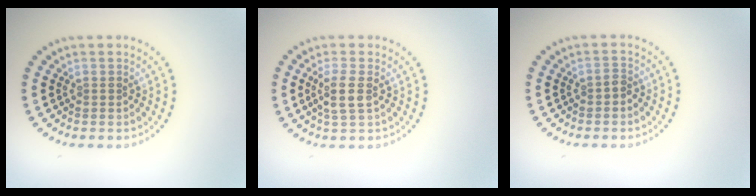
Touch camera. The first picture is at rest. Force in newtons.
{"total": 2.4, "press": 2.1, "slide": 1.1}
{"total": 0.9, "press": 0.8, "slide": 0.5}